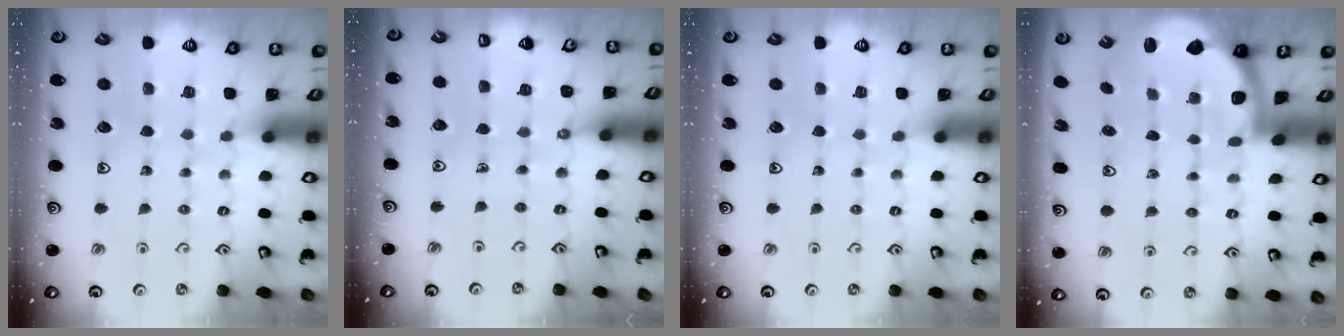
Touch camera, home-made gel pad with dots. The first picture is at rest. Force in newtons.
{"total": 0.9, "press": 0.9, "slide": 0.1}
{"total": 0.0}
{"total": 1.9, "press": 1.8, "slide": 0.5}